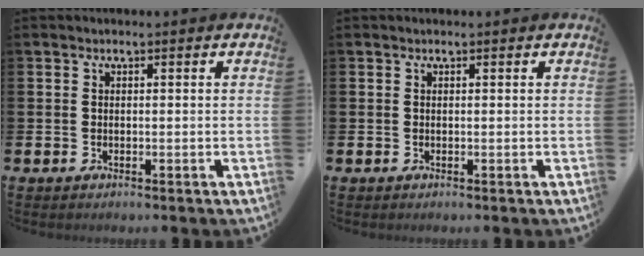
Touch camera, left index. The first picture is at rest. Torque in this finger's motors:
{"motor_torque": [0.28, -0.23, -0.04, -0.01]}